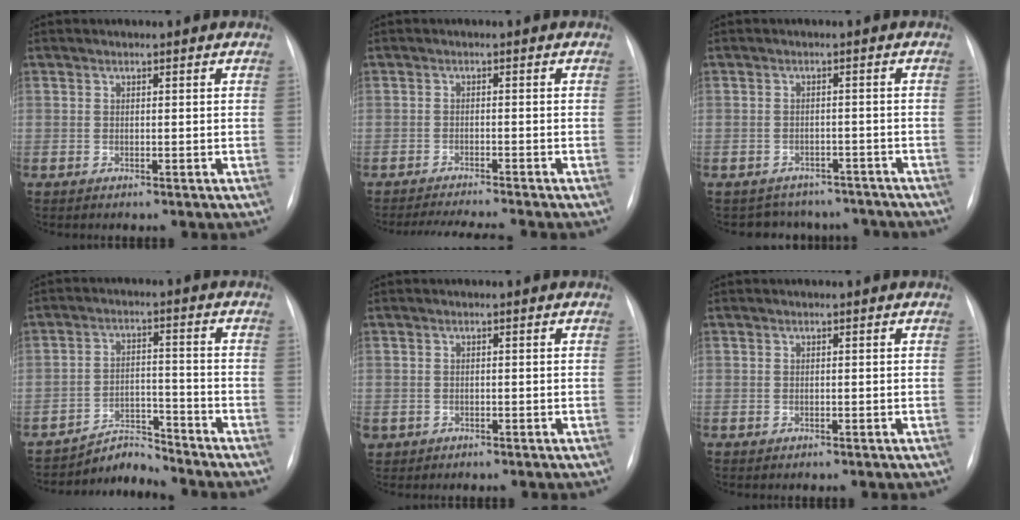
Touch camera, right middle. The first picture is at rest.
{"total": 6.6, "force": [-6.0, -0.7, 2.6], "torque": [-0.036, -0.012, -0.095]}
{"total": 8.2, "force": [-7.2, 3.8, 0.3], "torque": [0.001, 0.021, -0.080]}
{"total": 5.1, "force": [-5.0, 0.1, -1.2], "torque": [0.019, 0.014, -0.079]}
{"total": 1.4, "force": [-0.4, 1.3, 0.4], "torque": [-0.005, 0.004, 0.003]}
{"total": 0.0}